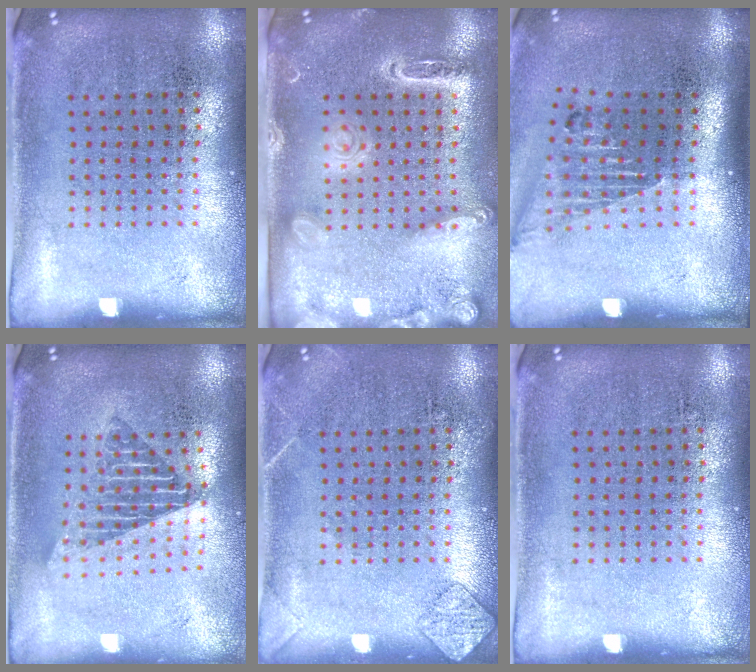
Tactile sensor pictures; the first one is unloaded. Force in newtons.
{"total": 2.2, "press": 1.9, "slide": 1.1}
{"total": 1.6, "press": 1.2, "slide": 1.0}
{"total": 1.7, "press": 1.4, "slide": 1.0}
{"total": 1.4, "press": 1.4, "slide": 0.1}
{"total": 0.0}